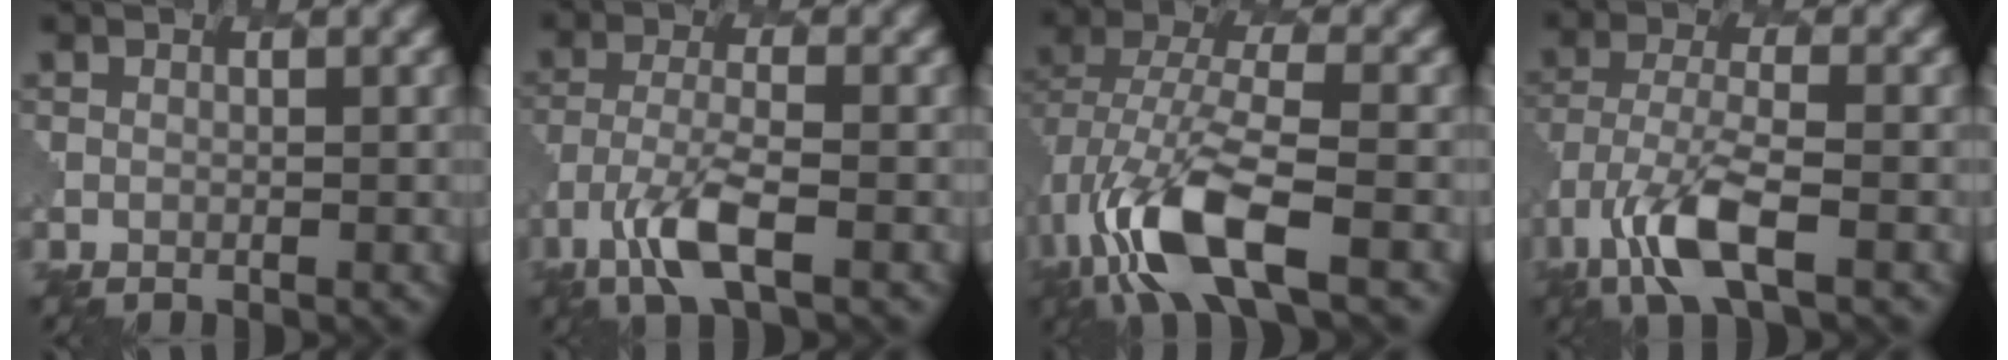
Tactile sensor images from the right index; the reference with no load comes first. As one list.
[{"total": 4.6, "force": [-2.5, 1.3, 3.6], "torque": [-0.081, -0.006, -0.054]}, {"total": 9.2, "force": [-3.7, 3.9, 7.5], "torque": [-0.163, 0.000, -0.074]}, {"total": 6.0, "force": [-3.2, 1.9, 4.7], "torque": [-0.102, -0.007, -0.069]}]